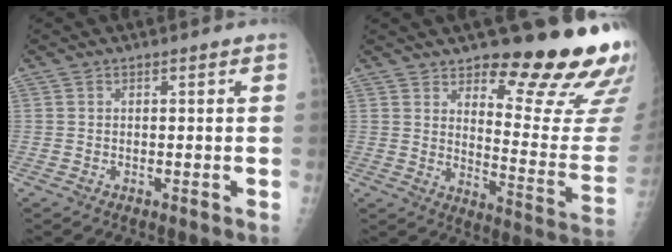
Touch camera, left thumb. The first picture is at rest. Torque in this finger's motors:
{"motor_torque": [0.72, 0.53, 1.16, -1.61, 0.08]}